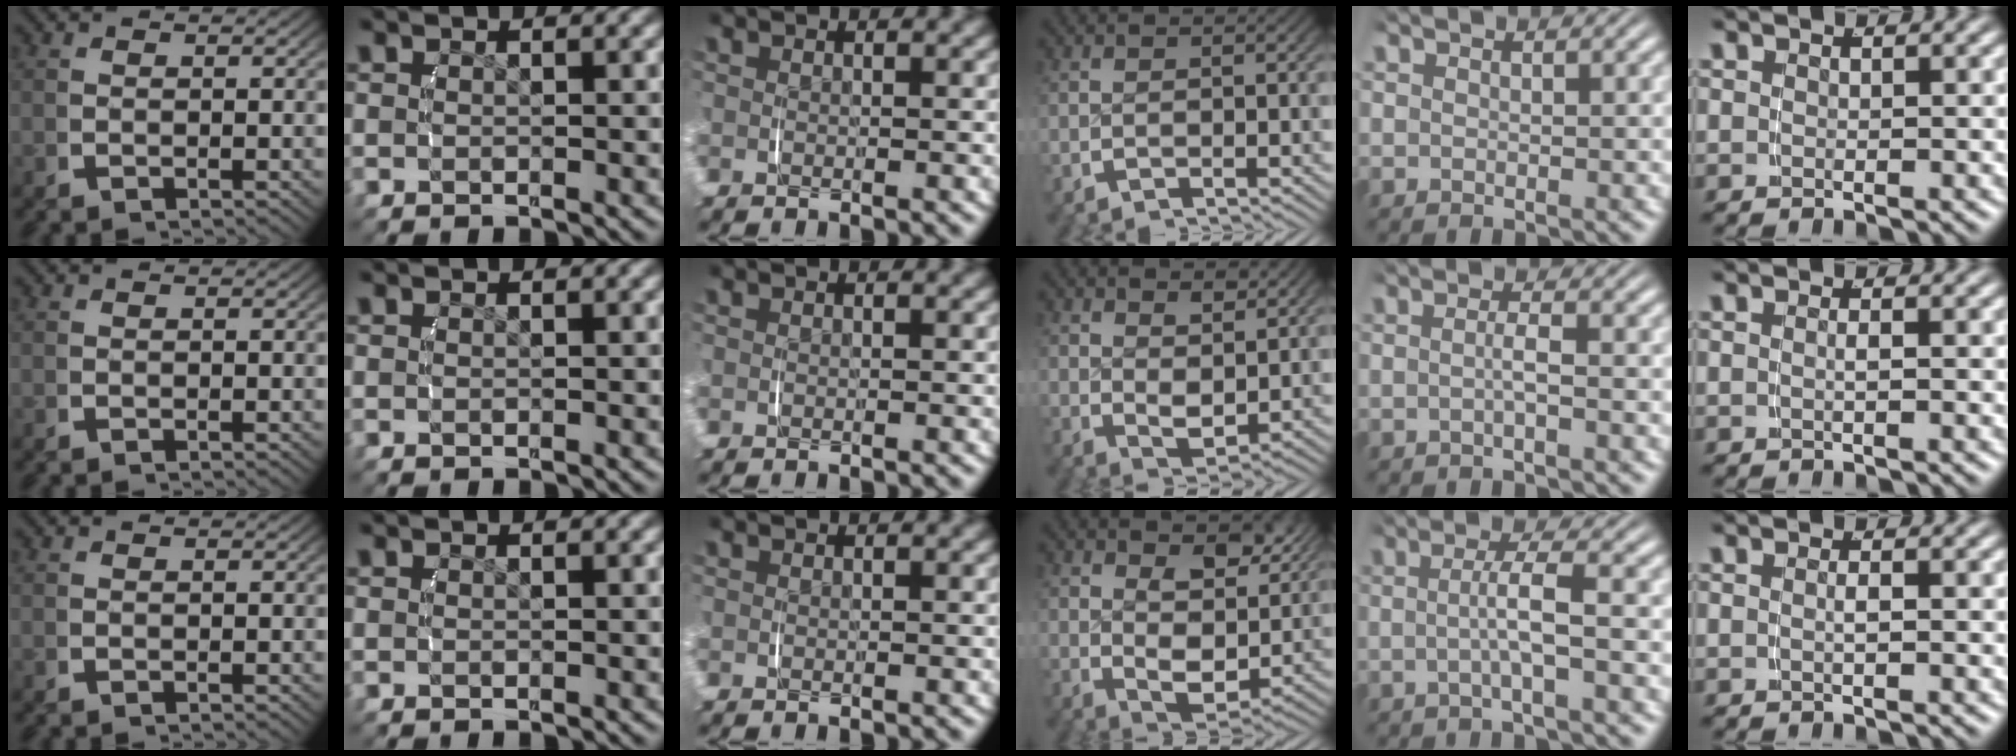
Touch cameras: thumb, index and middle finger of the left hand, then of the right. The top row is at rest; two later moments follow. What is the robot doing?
{"motion": "lift_and_place", "object": "camera"}